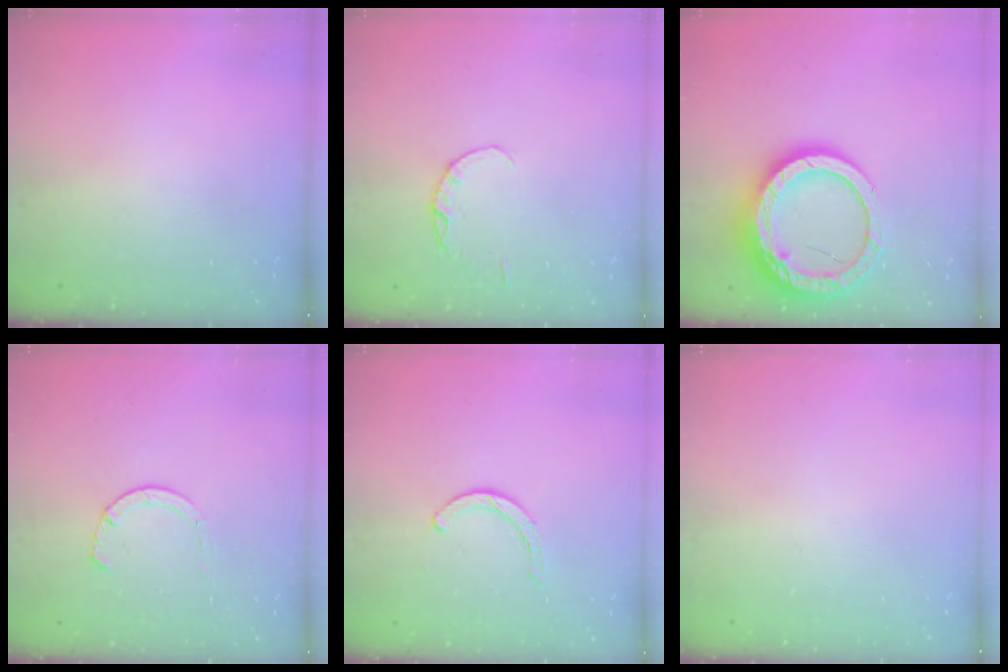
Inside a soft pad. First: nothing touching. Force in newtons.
{"total": 1.8, "press": 1.8, "slide": 0.3}
{"total": 21.8, "press": 21.7, "slide": 2.1}
{"total": 3.2, "press": 3.2, "slide": 0.4}
{"total": 3.5, "press": 3.5, "slide": 0.3}
{"total": 0.0}